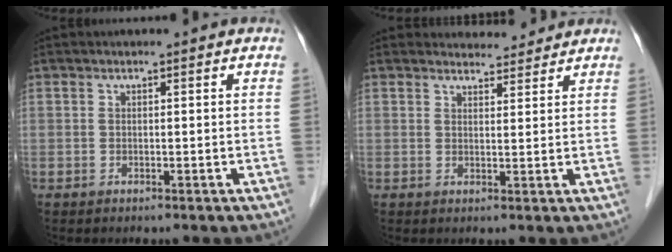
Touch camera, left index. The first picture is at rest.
{"total": 4.0, "force": [3.8, 1.0, 0.0], "torque": [-0.003, 0.006, 0.051]}